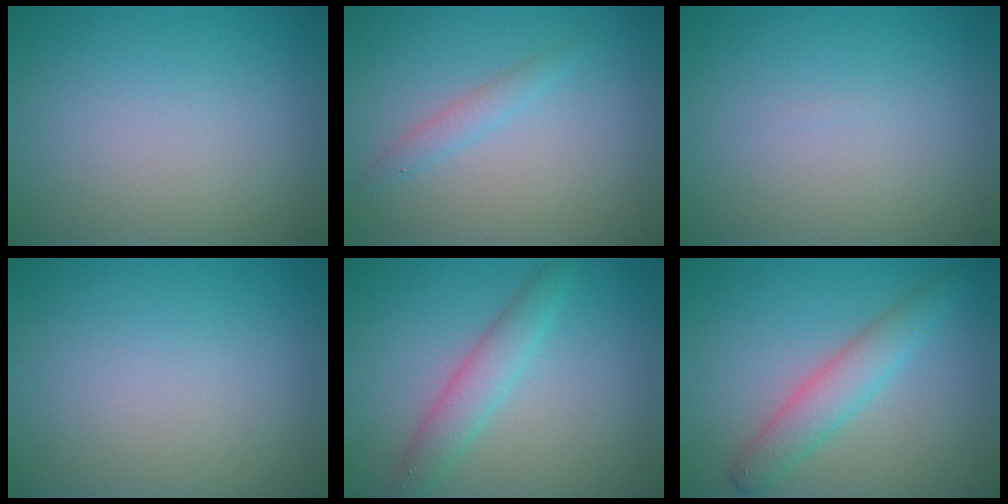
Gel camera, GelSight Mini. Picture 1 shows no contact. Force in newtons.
{"total": 1.4, "press": 1.4, "slide": 0.1}
{"total": 0.0}
{"total": 0.0}
{"total": 2.9, "press": 2.9, "slide": 0.0}
{"total": 3.4, "press": 3.4, "slide": 0.1}